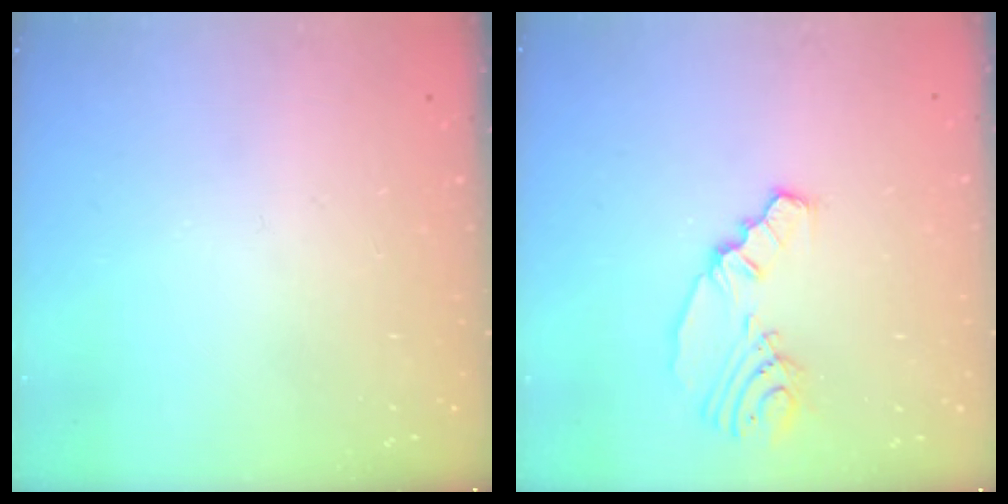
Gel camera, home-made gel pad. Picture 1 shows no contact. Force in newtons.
{"total": 8.2, "press": 7.3, "slide": 3.6}